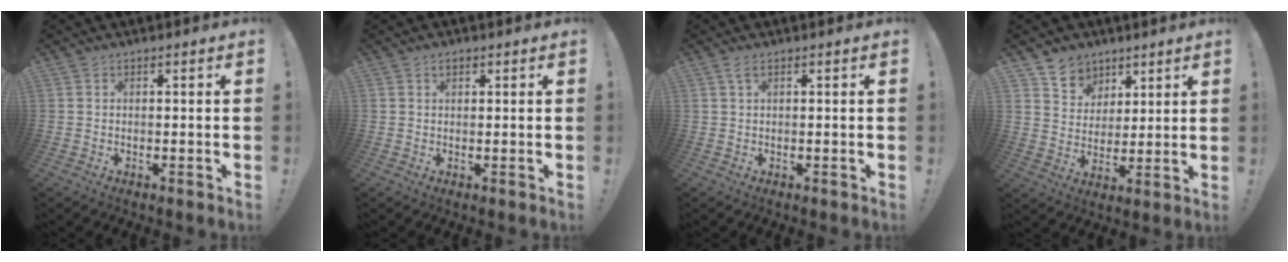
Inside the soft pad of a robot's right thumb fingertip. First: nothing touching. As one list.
[{"total": 1.3, "force": [0.8, 0.7, 0.7], "torque": [-0.015, 0.002, 0.014]}, {"total": 1.9, "force": [1.0, 0.4, 1.6], "torque": [-0.031, 0.000, 0.017]}, {"total": 7.9, "force": [5.3, 5.9, 0.6], "torque": [-0.010, -0.047, 0.104]}]